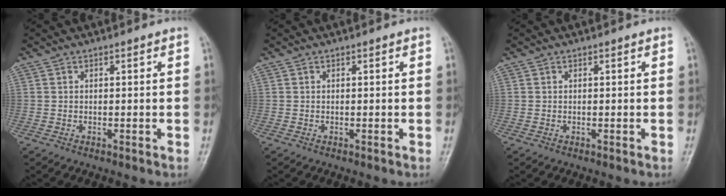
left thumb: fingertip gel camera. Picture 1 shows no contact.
{"total": 0.0}
{"total": 0.0}